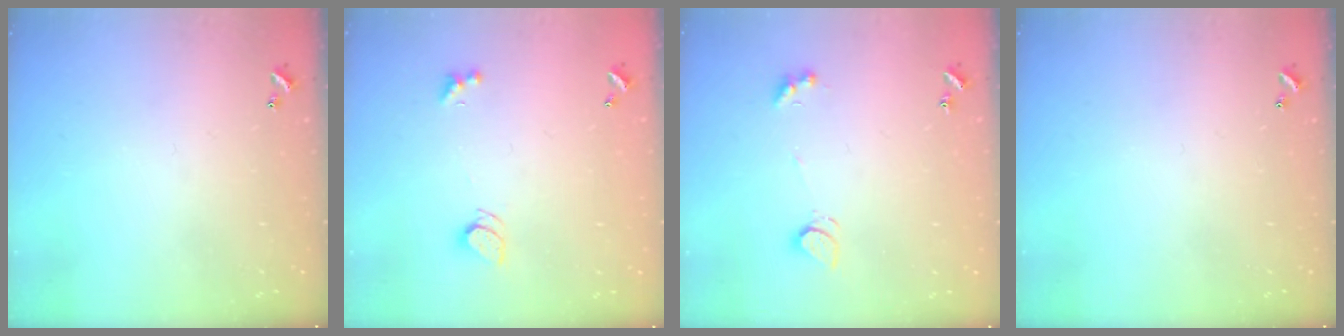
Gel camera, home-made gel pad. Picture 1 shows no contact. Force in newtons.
{"total": 2.5, "press": 2.4, "slide": 0.7}
{"total": 3.2, "press": 3.1, "slide": 0.7}
{"total": 0.0}